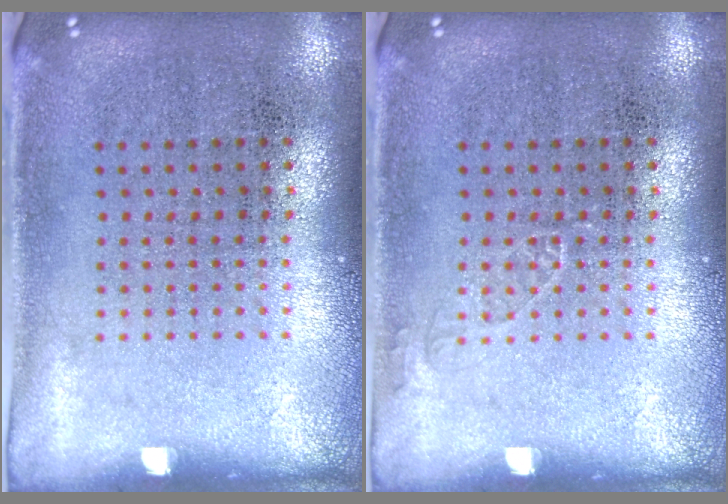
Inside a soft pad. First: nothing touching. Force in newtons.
{"total": 0.7, "press": 0.7, "slide": 0.1}